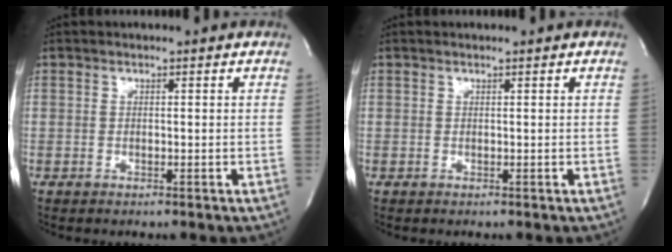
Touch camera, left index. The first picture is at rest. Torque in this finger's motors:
{"motor_torque": [0.14, -0.09, -0.03, -0.01]}